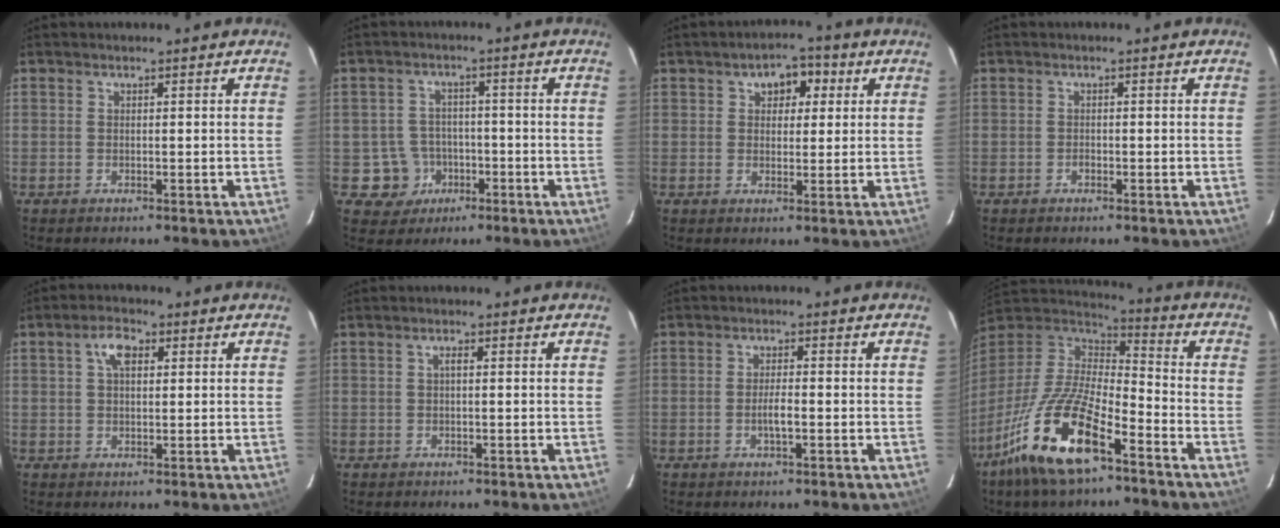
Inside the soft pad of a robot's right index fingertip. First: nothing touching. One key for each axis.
{"total": 6.3, "fx": -2.3, "fy": 5.8, "fz": 0.2, "tx": -0.021, "ty": 0.026, "tz": -0.027}
{"total": 5.4, "fx": 2.1, "fy": 3.7, "fz": 3.3, "tx": -0.042, "ty": 0.019, "tz": 0.031}
{"total": 0.6, "fx": -0.4, "fy": 0.4, "fz": 0.2, "tx": -0.004, "ty": 0.002, "tz": -0.008}
{"total": 4.0, "fx": 1.4, "fy": 2.2, "fz": 3.1, "tx": -0.056, "ty": 0.013, "tz": 0.027}
{"total": 0.7, "fx": 0.1, "fy": 0.1, "fz": 0.7, "tx": -0.013, "ty": 0.004, "tz": -0.001}
{"total": 2.6, "fx": -0.9, "fy": 0.5, "fz": 2.3, "tx": -0.043, "ty": -0.002, "tz": -0.016}
{"total": 19.9, "fx": -11.7, "fy": 6.2, "fz": 14.9, "tx": -0.307, "ty": -0.031, "tz": -0.226}